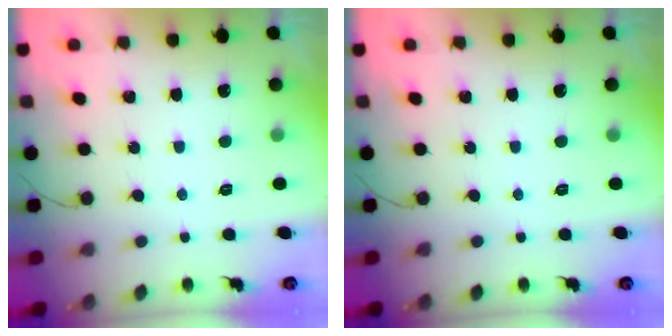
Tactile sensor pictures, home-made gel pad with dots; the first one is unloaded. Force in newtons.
{"total": 0.0}